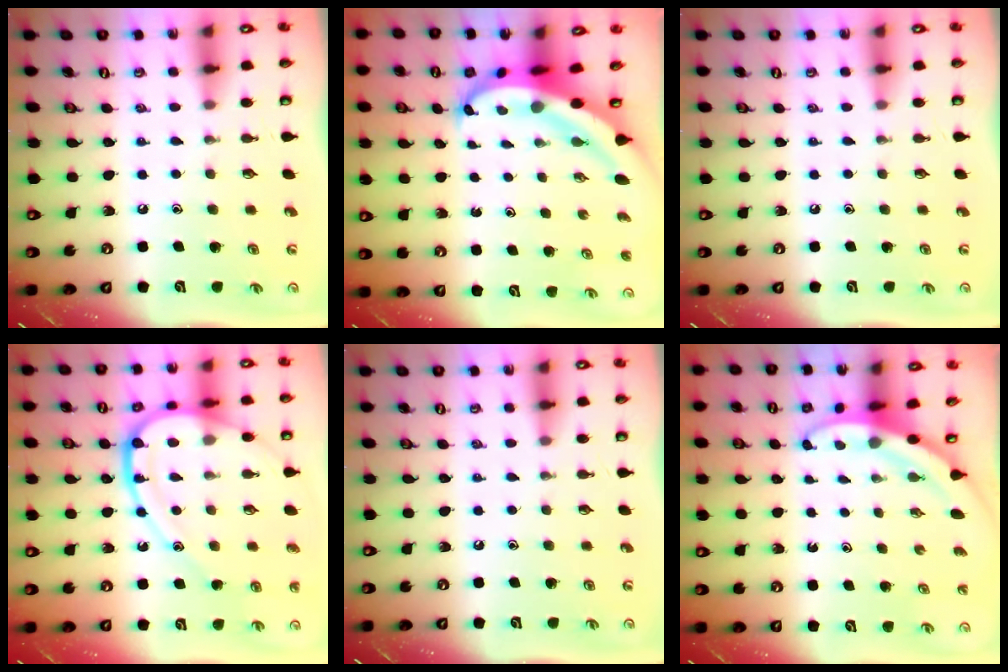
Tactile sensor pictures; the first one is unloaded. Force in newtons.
{"total": 7.3, "press": 7.2, "slide": 0.9}
{"total": 0.0}
{"total": 16.2, "press": 16.1, "slide": 1.7}
{"total": 0.0}
{"total": 3.4, "press": 3.4, "slide": 0.2}